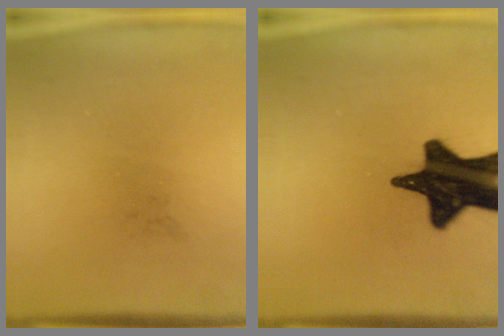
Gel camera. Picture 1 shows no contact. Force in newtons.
{"total": 18.9}